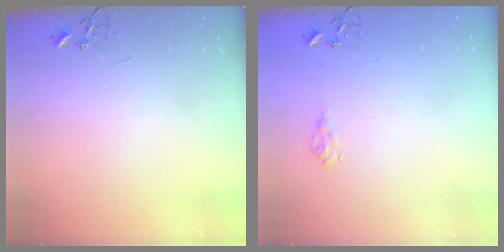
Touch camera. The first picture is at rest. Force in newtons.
{"total": 7.3, "press": 7.3, "slide": 0.4}